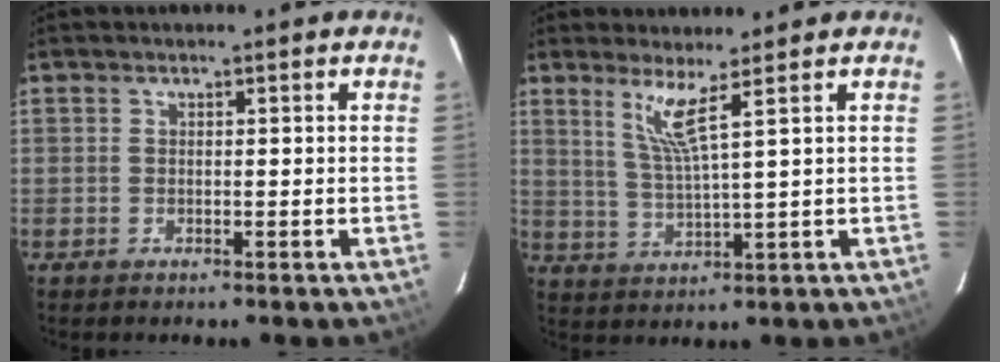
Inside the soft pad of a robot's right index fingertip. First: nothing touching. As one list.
[{"total": 5.2, "force": [3.2, -1.0, 4.0], "torque": [-0.082, -0.011, 0.067]}]